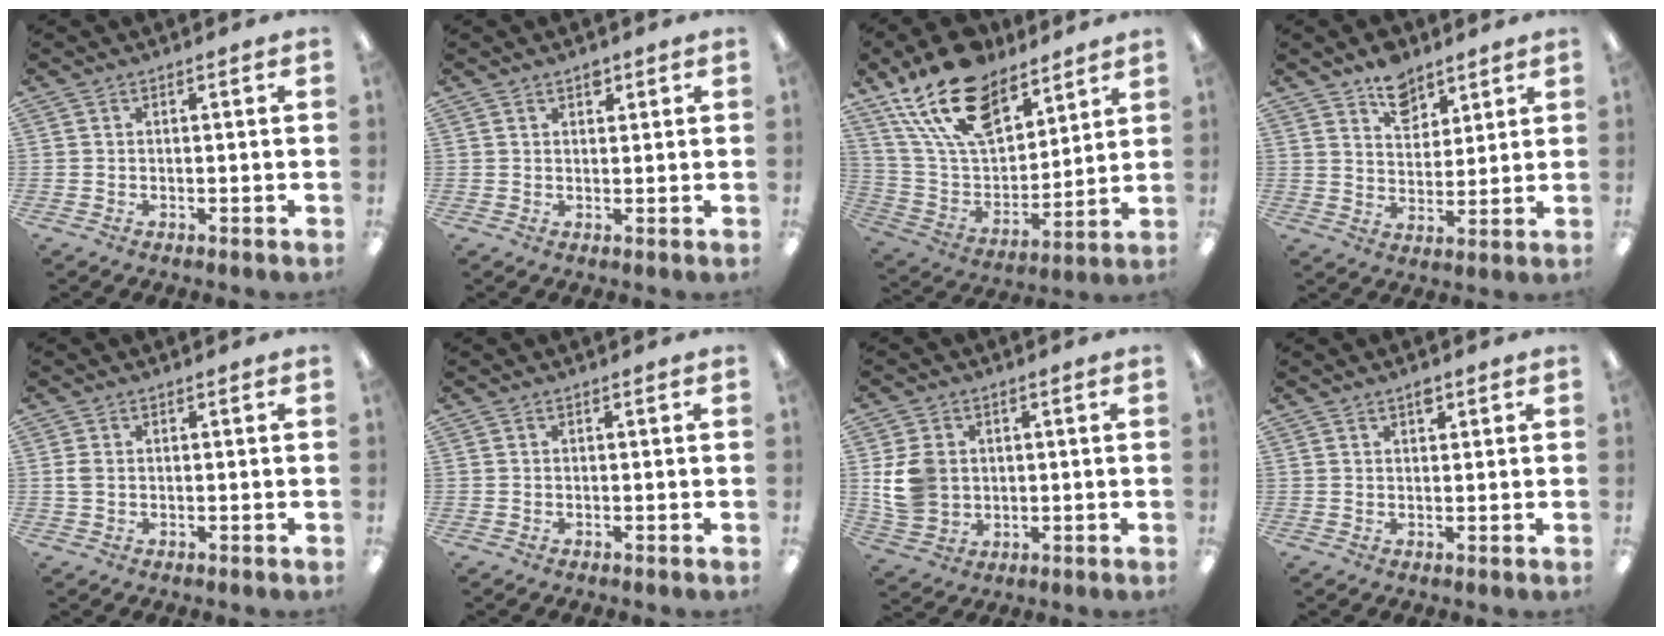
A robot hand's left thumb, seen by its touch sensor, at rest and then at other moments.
{"total": 1.9, "force": [1.4, 1.1, 0.6], "torque": [0.003, -0.006, 0.022]}
{"total": 20.3, "force": [13.7, 10.7, 10.5], "torque": [-0.206, -0.066, 0.251]}
{"total": 8.3, "force": [6.3, 4.9, 2.4], "torque": [-0.021, -0.039, 0.112]}
{"total": 1.8, "force": [0.2, 1.2, 1.3], "torque": [-0.027, 0.005, 0.002]}
{"total": 0.0}
{"total": 8.5, "force": [1.1, 7.3, 4.2], "torque": [-0.089, 0.011, 0.025]}
{"total": 2.0, "force": [1.5, 1.1, 0.9], "torque": [-0.003, -0.006, 0.023]}